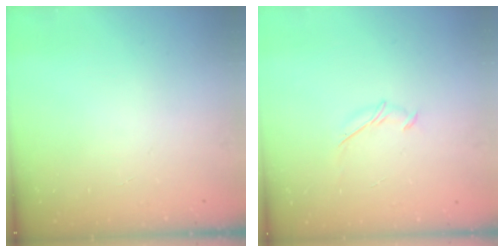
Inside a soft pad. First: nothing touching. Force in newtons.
{"total": 5.4, "press": 5.4, "slide": 1.0}